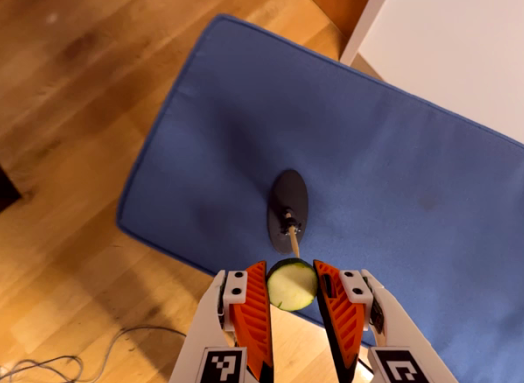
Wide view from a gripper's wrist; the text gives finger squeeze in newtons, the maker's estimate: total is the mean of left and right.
{"total": 9.4, "left": 9.5, "right": 9.2}